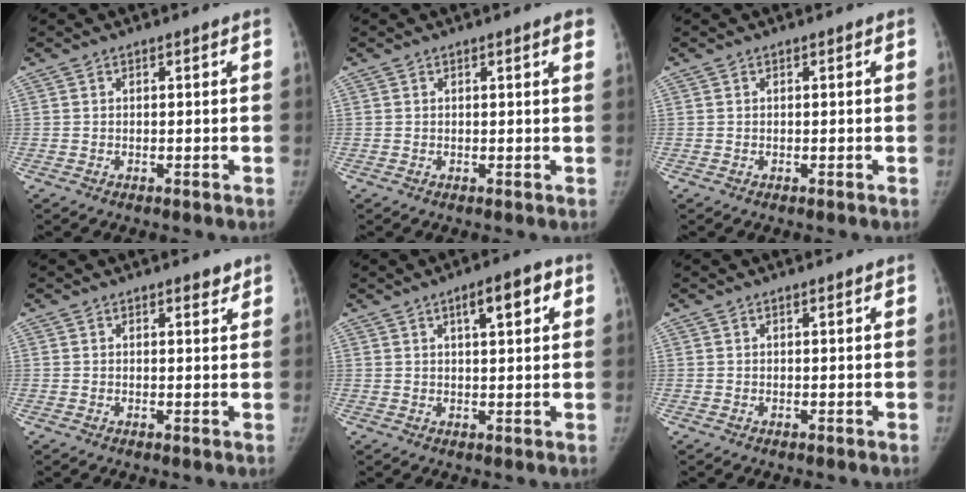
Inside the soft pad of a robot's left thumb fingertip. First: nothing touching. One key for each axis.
{"total": 1.7, "fx": 1.0, "fy": 0.1, "fz": 1.4, "tx": -0.017, "ty": 0.000, "tz": 0.010}
{"total": 0.0}
{"total": 1.5, "fx": 1.1, "fy": 0.5, "fz": 0.7, "tx": -0.004, "ty": -0.007, "tz": 0.014}
{"total": 6.0, "fx": 2.5, "fy": 1.9, "fz": 5.1, "tx": -0.062, "ty": 0.004, "tz": 0.032}
{"total": 0.0}